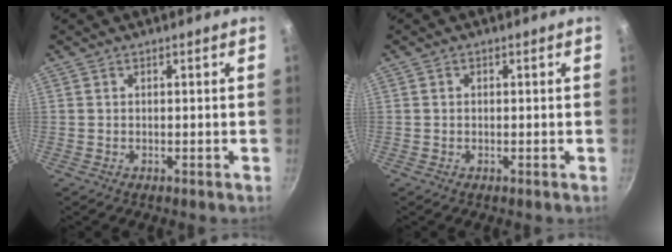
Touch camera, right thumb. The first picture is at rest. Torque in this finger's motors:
{"motor_torque": [-0.20, -0.09, -0.46, 0.15, -0.07]}